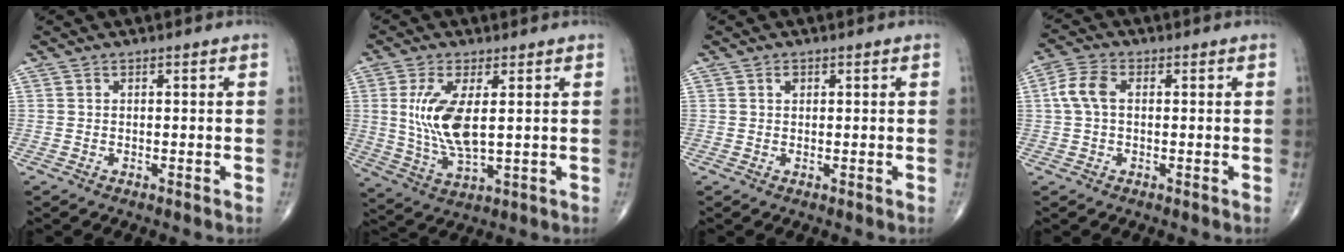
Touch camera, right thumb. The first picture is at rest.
{"total": 10.7, "force": [1.7, 4.1, 9.8], "torque": [-0.208, -0.019, 0.041]}
{"total": 0.9, "force": [0.5, 0.6, 0.5], "torque": [-0.004, -0.001, 0.007]}
{"total": 5.2, "force": [0.6, 3.1, 4.1], "torque": [-0.096, 0.016, 0.007]}